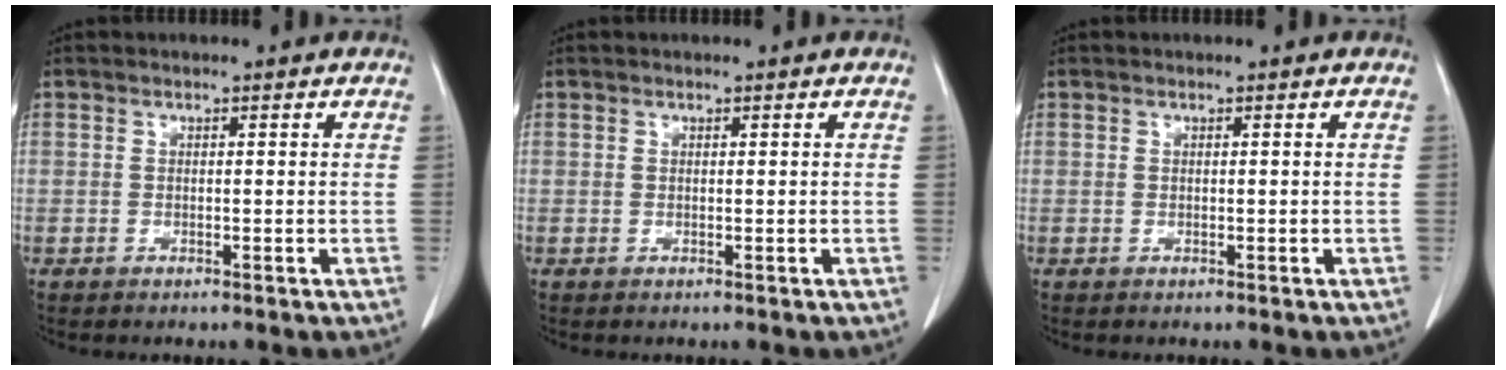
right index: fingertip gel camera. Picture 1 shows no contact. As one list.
[{"total": 0.0}, {"total": 0.0}]